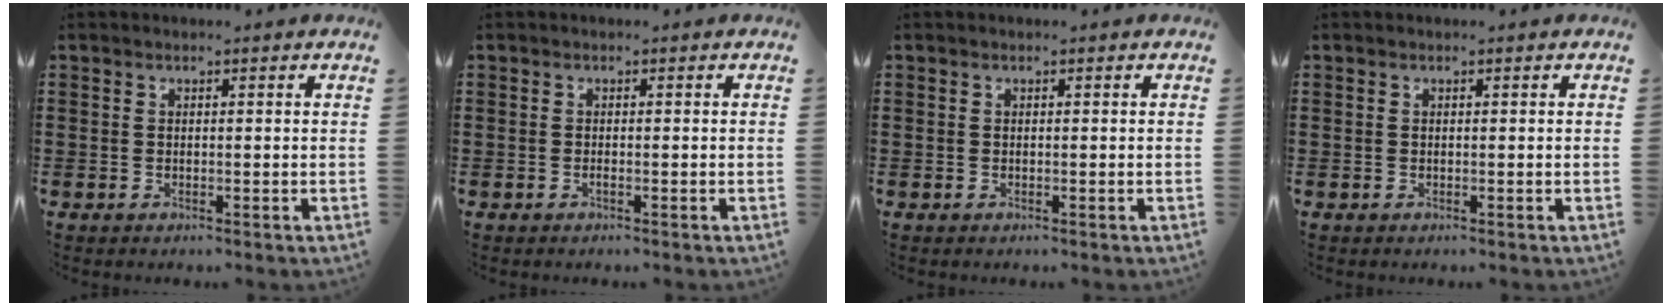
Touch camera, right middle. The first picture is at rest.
{"total": 0.5, "force": [-0.3, 0.1, 0.4], "torque": [-0.008, -0.001, -0.005]}
{"total": 0.0}
{"total": 0.0}